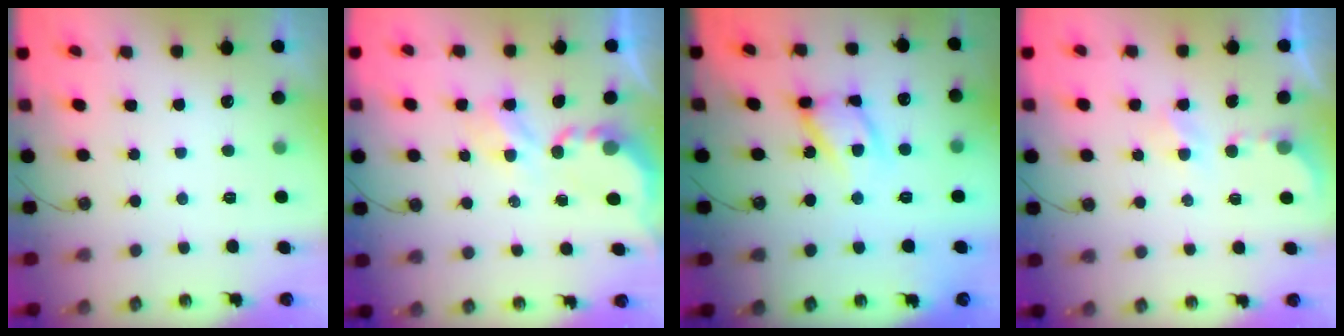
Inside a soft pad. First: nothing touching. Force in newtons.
{"total": 4.1, "press": 4.0, "slide": 0.3}
{"total": 12.2, "press": 12.1, "slide": 1.1}
{"total": 4.0, "press": 3.9, "slide": 0.4}